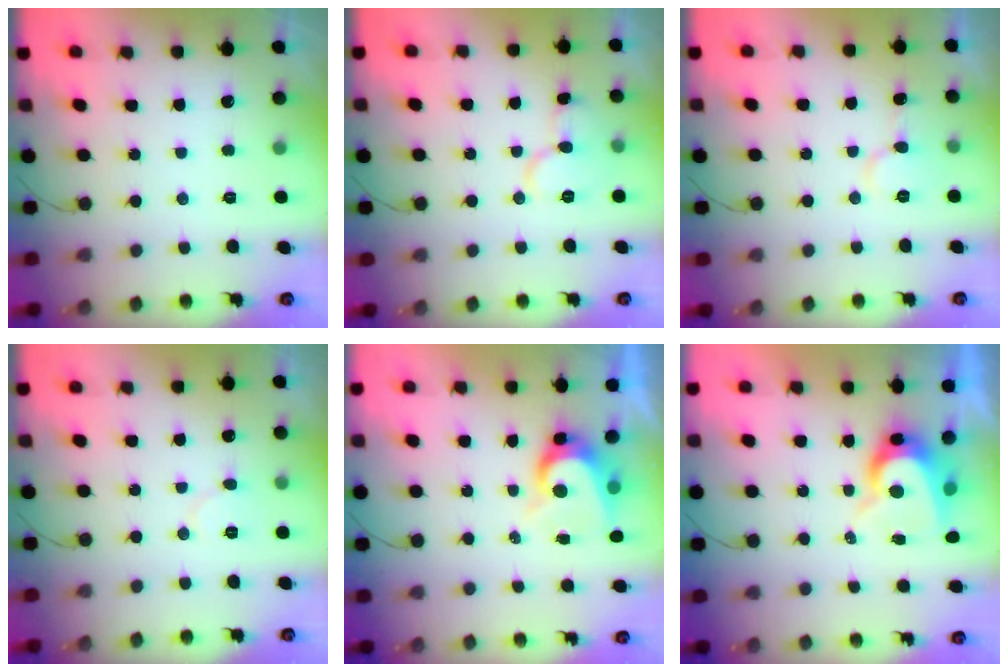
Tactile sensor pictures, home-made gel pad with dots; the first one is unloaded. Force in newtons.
{"total": 9.5, "press": 9.5, "slide": 0.7}
{"total": 6.1, "press": 6.1, "slide": 0.6}
{"total": 5.7, "press": 5.7, "slide": 0.5}
{"total": 7.5, "press": 7.5, "slide": 0.7}
{"total": 8.6, "press": 8.6, "slide": 0.6}